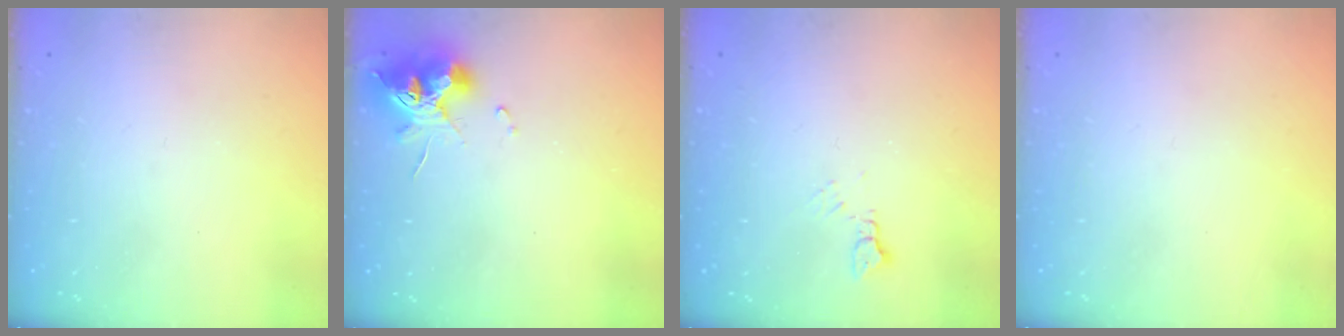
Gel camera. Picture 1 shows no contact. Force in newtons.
{"total": 11.2, "press": 11.1, "slide": 0.6}
{"total": 3.6, "press": 3.5, "slide": 0.6}
{"total": 0.0}